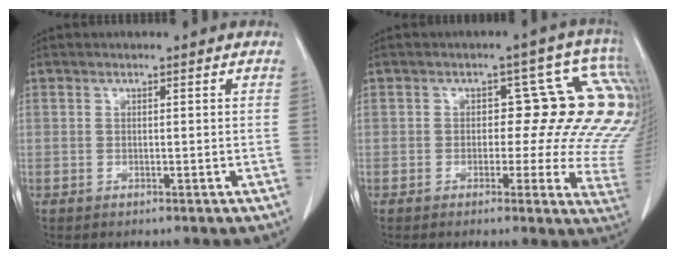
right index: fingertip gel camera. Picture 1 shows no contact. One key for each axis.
{"total": 13.1, "fx": 3.3, "fy": 6.1, "fz": 11.2, "tx": -0.121, "ty": 0.008, "tz": 0.014}